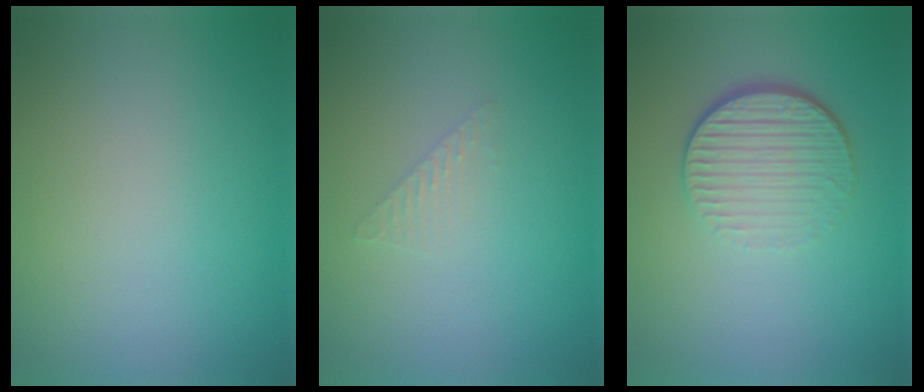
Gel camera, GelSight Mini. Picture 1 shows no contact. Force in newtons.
{"total": 1.0, "press": 1.0, "slide": 0.0}
{"total": 4.3, "press": 2.9, "slide": 3.2}